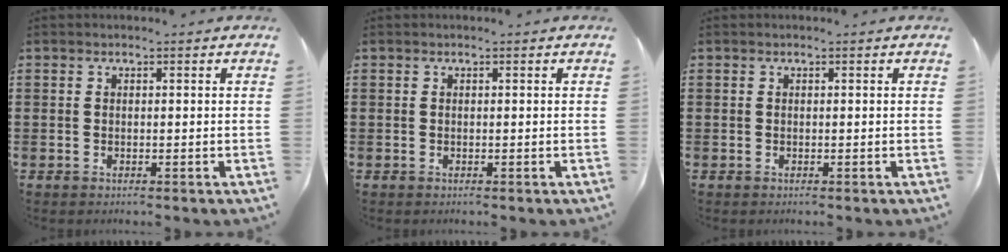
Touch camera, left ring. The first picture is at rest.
{"total": 0.0}
{"total": 0.0}